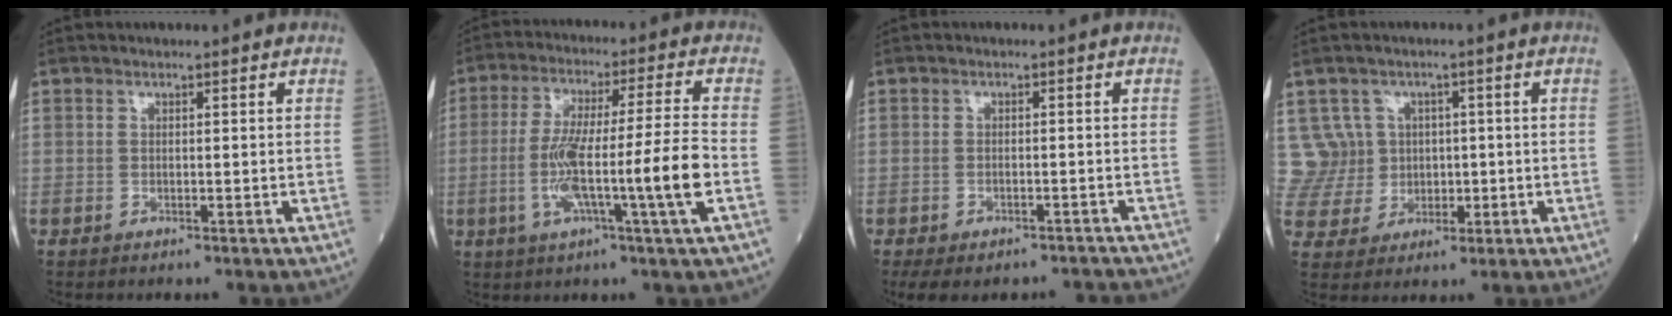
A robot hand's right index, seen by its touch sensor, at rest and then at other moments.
{"total": 13.4, "force": [-3.1, -1.1, 13.0], "torque": [-0.241, 0.000, -0.058]}
{"total": 7.9, "force": [-6.6, 3.6, 2.4], "torque": [-0.030, 0.005, -0.083]}
{"total": 8.3, "force": [1.9, 8.1, 0.1], "torque": [-0.003, 0.043, 0.050]}